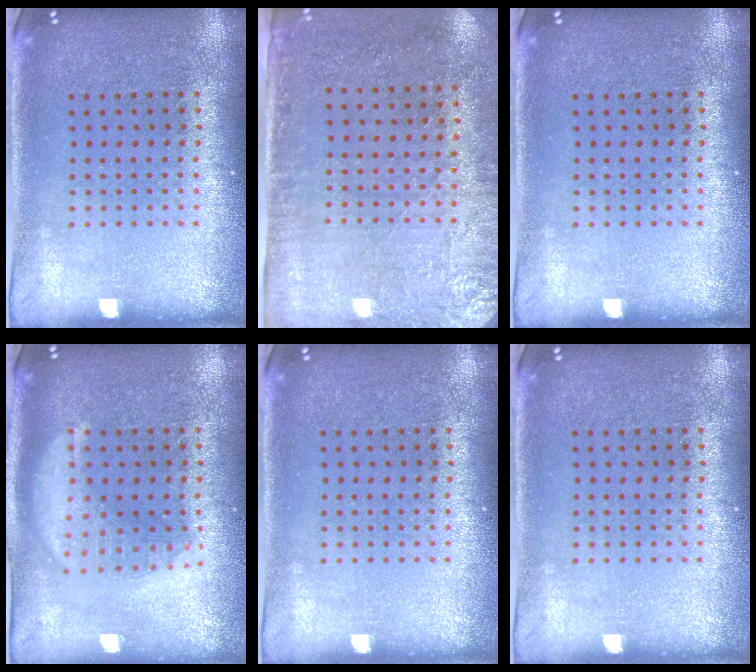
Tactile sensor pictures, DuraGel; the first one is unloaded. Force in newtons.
{"total": 2.8, "press": 2.3, "slide": 1.5}
{"total": 0.0}
{"total": 2.8, "press": 2.7, "slide": 0.4}
{"total": 0.0}
{"total": 0.0}